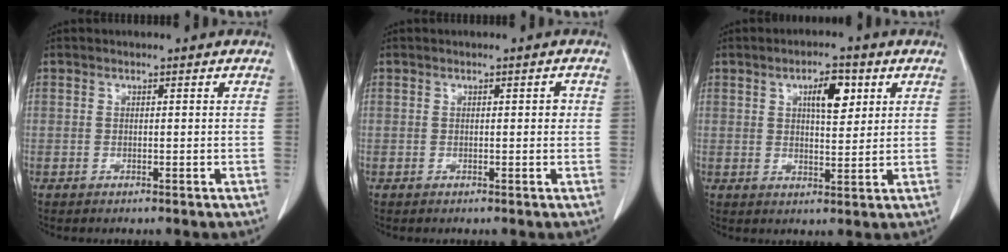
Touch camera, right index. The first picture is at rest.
{"total": 1.0, "force": [0.1, 0.4, 0.9], "torque": [-0.009, 0.002, 0.002]}
{"total": 5.9, "force": [2.4, 2.1, 5.0], "torque": [-0.081, 0.005, 0.041]}